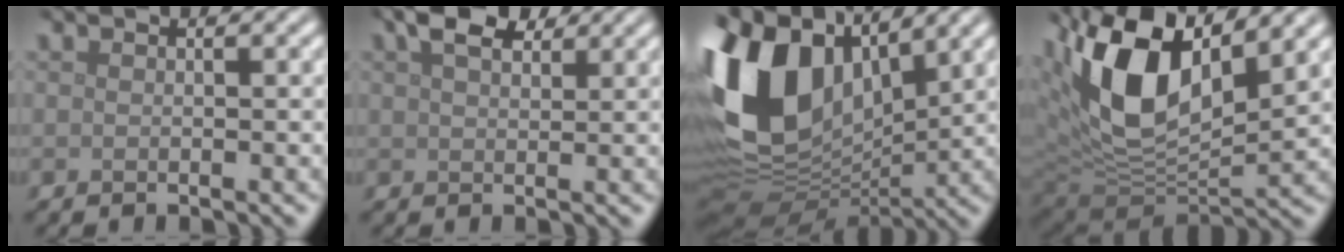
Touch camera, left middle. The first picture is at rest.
{"total": 4.9, "force": [3.1, 2.2, 3.0], "torque": [-0.055, 0.015, 0.050]}
{"total": 15.2, "force": [3.6, 10.0, 10.9], "torque": [-0.268, 0.020, 0.057]}
{"total": 13.5, "force": [5.2, 6.4, 10.8], "torque": [-0.210, 0.008, 0.091]}